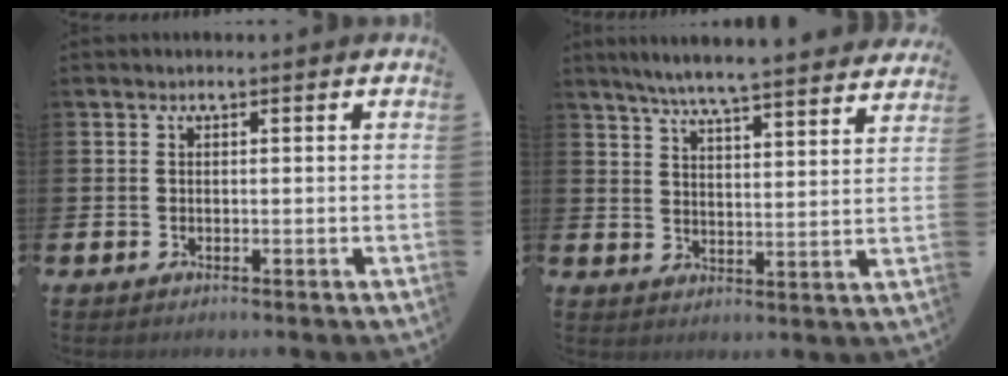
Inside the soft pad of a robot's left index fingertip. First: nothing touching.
{"total": 6.5, "force": [6.2, -0.2, 1.8], "torque": [-0.050, -0.044, 0.107]}